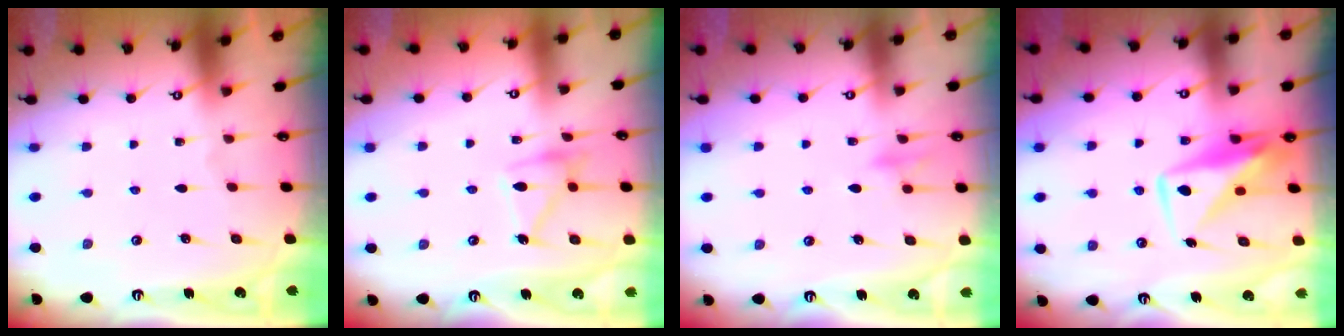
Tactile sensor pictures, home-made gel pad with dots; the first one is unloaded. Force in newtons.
{"total": 12.8, "press": 12.8, "slide": 1.0}
{"total": 9.0, "press": 9.0, "slide": 0.8}
{"total": 10.1, "press": 10.0, "slide": 0.7}